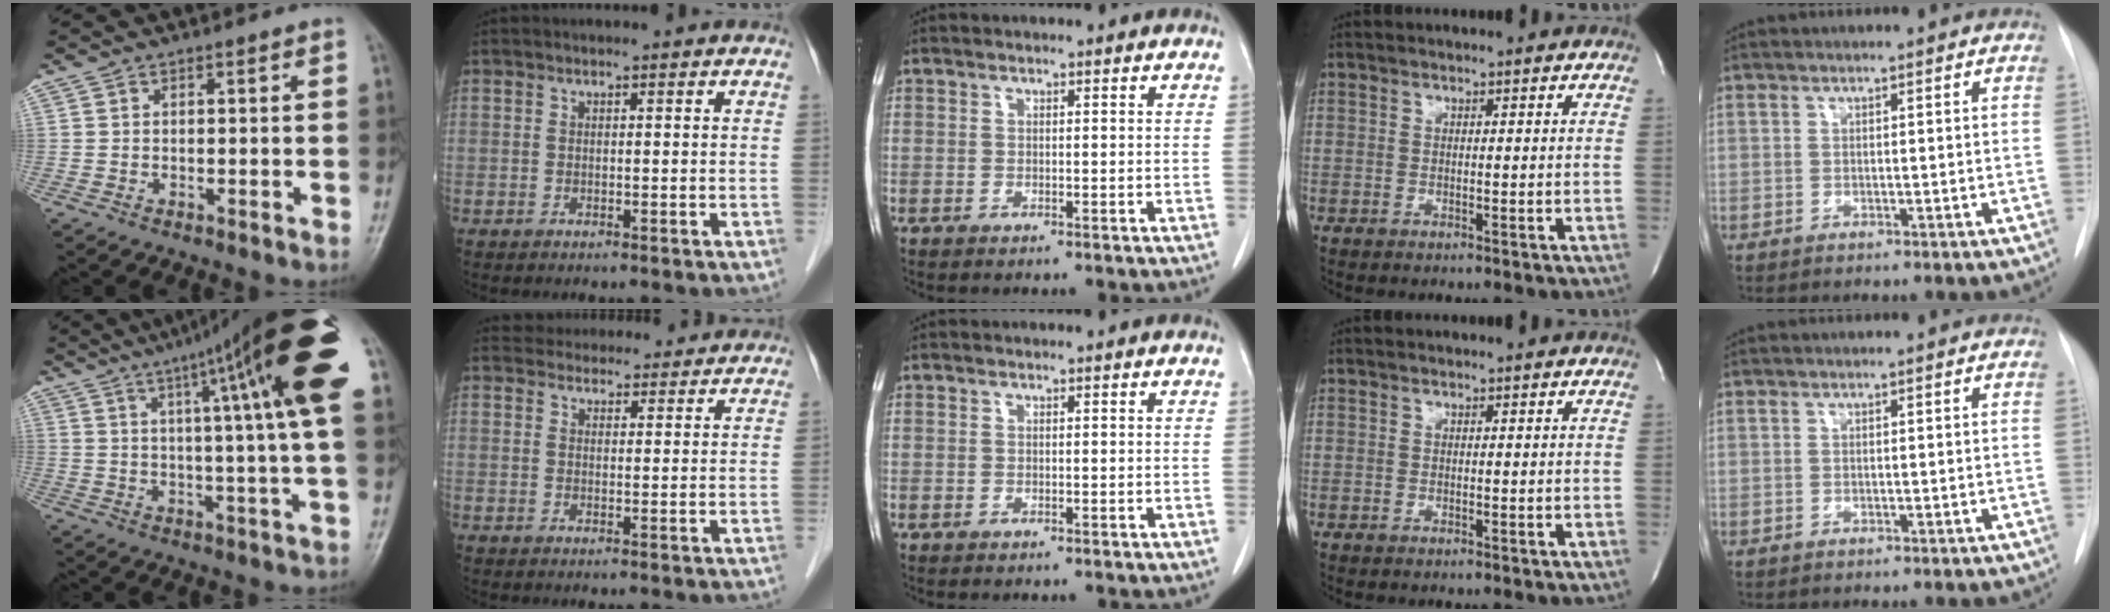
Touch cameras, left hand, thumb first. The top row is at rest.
{"thumb": {"total": 21.3, "force": [8.3, 1.4, 19.6], "torque": [-0.285, 0.000, 0.109]}, "index": {"total": 9.9, "force": [9.4, 2.8, 1.3], "torque": [-0.001, 0.024, 0.112]}}